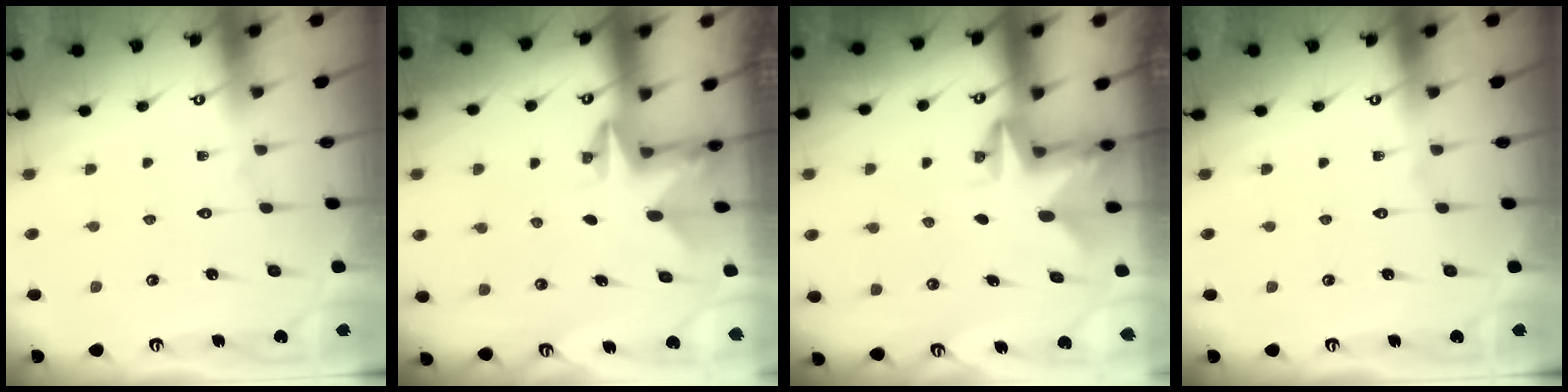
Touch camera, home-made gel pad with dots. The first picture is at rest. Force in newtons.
{"total": 2.3, "press": 2.3, "slide": 0.4}
{"total": 2.8, "press": 2.8, "slide": 0.5}
{"total": 0.0}